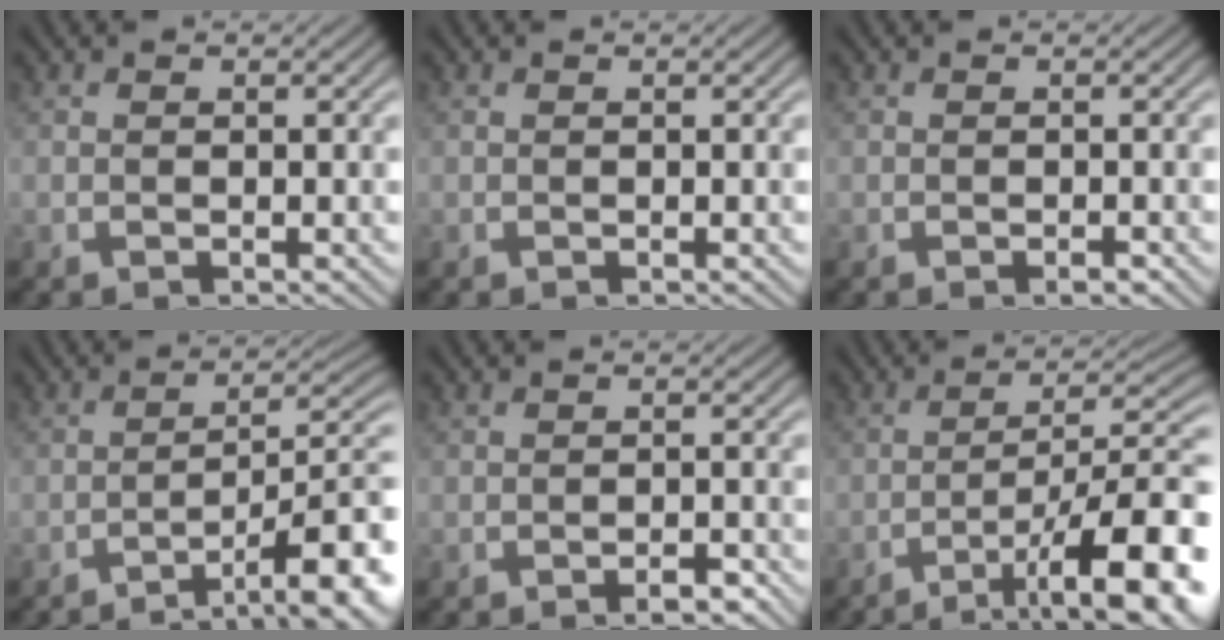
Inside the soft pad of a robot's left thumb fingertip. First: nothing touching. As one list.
[{"total": 0.0}, {"total": 0.8, "force": [-0.5, 0.2, 0.6], "torque": [-0.009, -0.002, -0.007]}, {"total": 12.8, "force": [-7.3, 3.1, 10.0], "torque": [-0.130, 0.014, -0.101]}, {"total": 2.1, "force": [-1.4, 0.6, 1.3], "torque": [-0.017, 0.002, -0.023]}, {"total": 14.7, "force": [-7.7, 3.8, 11.9], "torque": [-0.151, 0.012, -0.114]}]